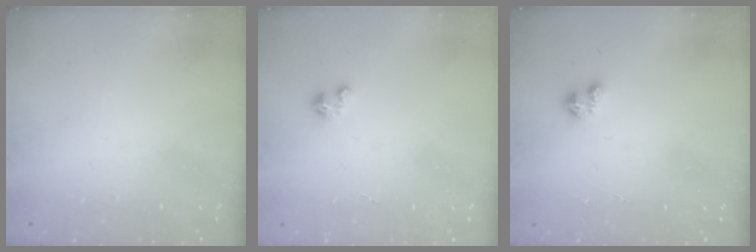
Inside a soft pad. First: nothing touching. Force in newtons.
{"total": 1.6, "press": 1.6, "slide": 0.2}
{"total": 1.6, "press": 1.6, "slide": 0.3}